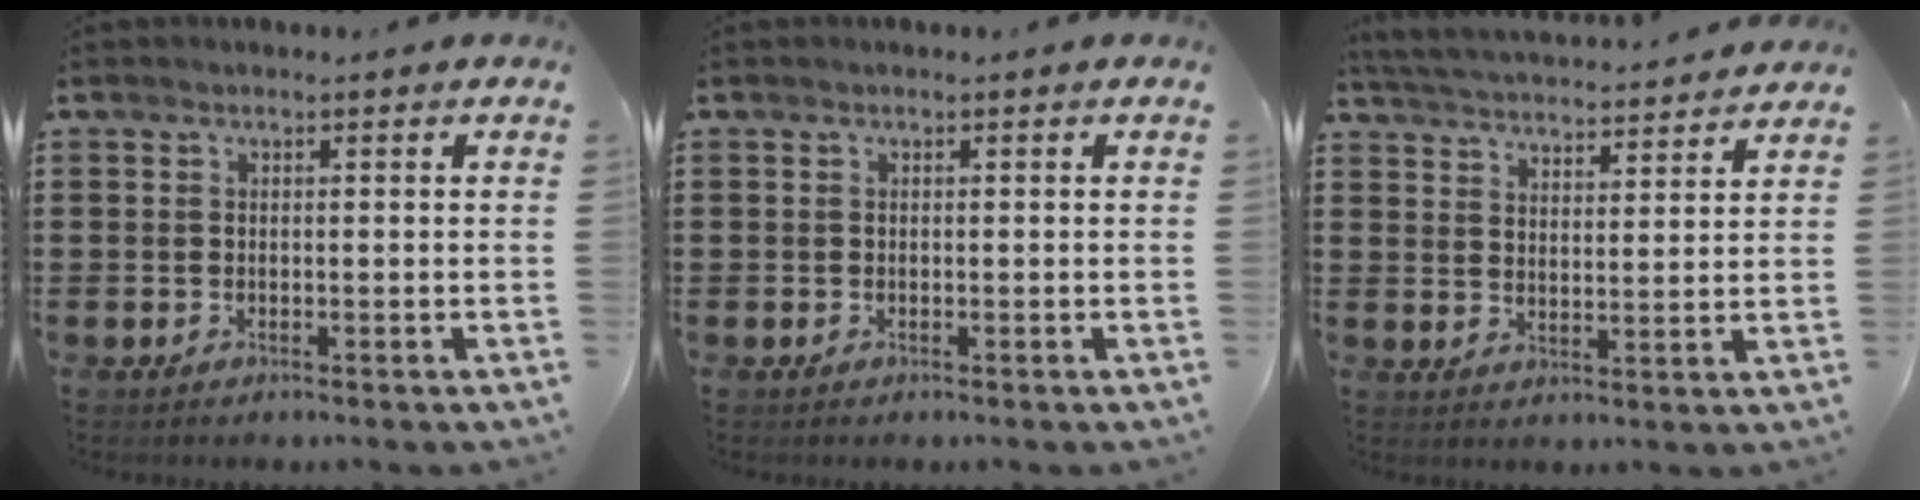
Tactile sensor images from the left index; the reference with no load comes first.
{"total": 0.0}
{"total": 4.0, "force": [4.0, -0.4, 0.1], "torque": [-0.022, -0.031, 0.066]}